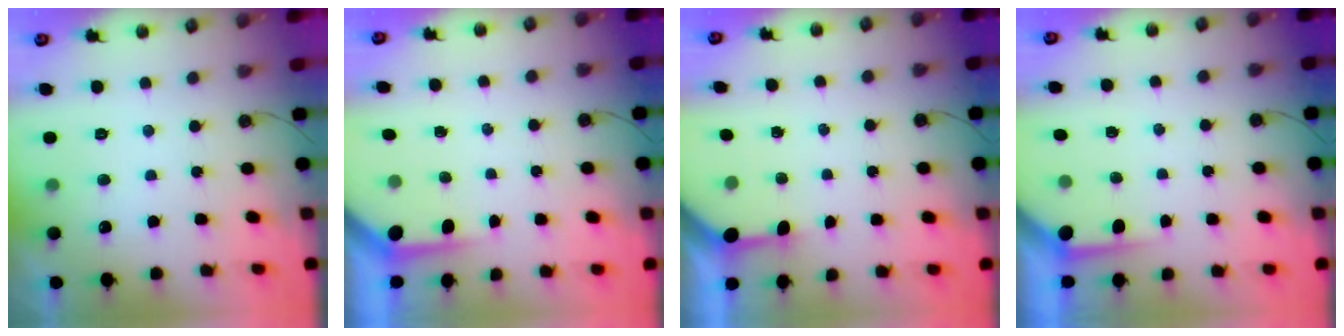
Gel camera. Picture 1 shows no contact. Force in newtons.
{"total": 3.9, "press": 3.9, "slide": 0.4}
{"total": 3.3, "press": 3.3, "slide": 0.4}
{"total": 3.5, "press": 3.5, "slide": 0.3}